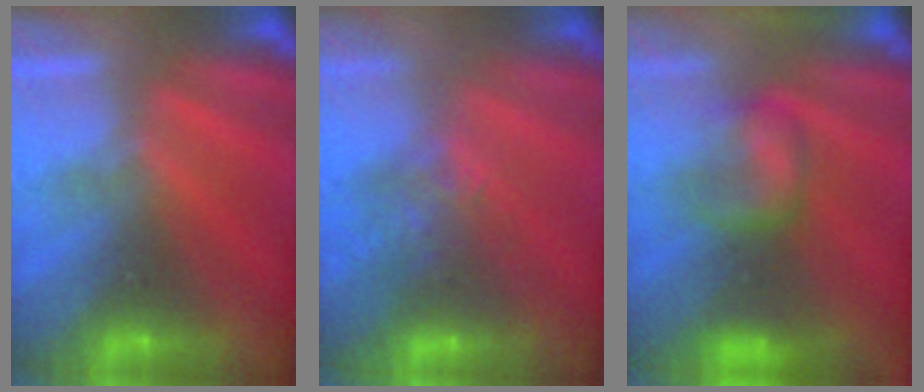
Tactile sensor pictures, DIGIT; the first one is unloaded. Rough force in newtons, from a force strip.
{"total": 4.5}
{"total": 7.5}